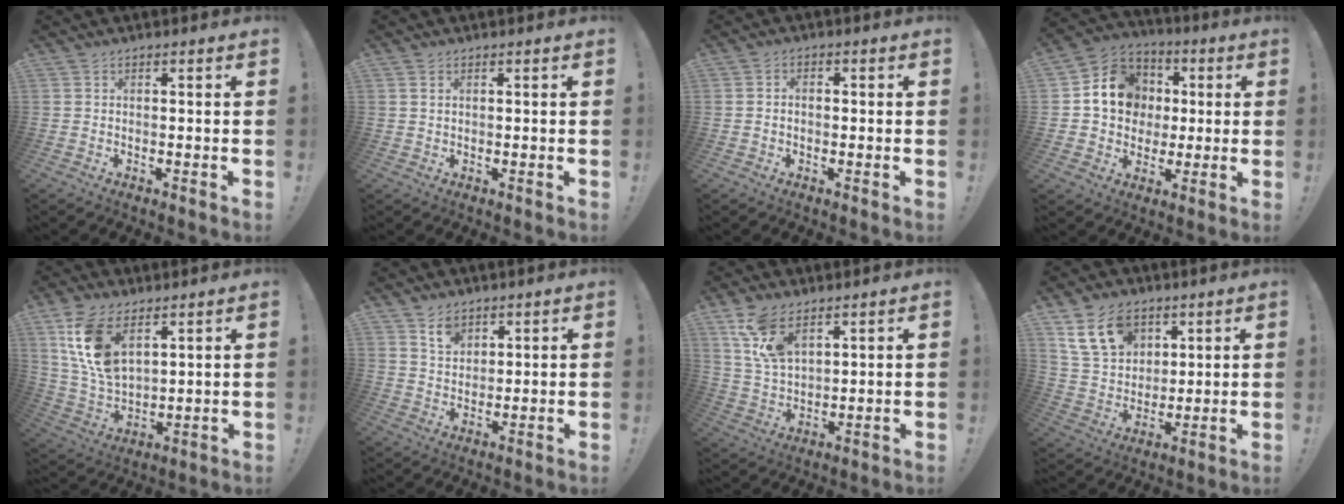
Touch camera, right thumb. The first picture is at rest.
{"total": 1.2, "force": [0.6, 0.7, 0.8], "torque": [-0.014, 0.000, 0.010]}
{"total": 2.0, "force": [-0.9, 1.3, 1.2], "torque": [-0.019, 0.008, -0.018]}
{"total": 14.6, "force": [2.3, 12.9, 6.4], "torque": [-0.089, 0.007, 0.059]}
{"total": 13.6, "force": [7.2, 7.7, 8.6], "torque": [-0.177, -0.030, 0.139]}
{"total": 5.9, "force": [4.2, 3.6, 2.1], "torque": [-0.033, -0.020, 0.077]}
{"total": 11.2, "force": [6.9, 5.9, 6.6], "torque": [-0.133, -0.024, 0.132]}
{"total": 14.8, "force": [8.0, 10.3, 7.0], "torque": [-0.126, -0.028, 0.157]}